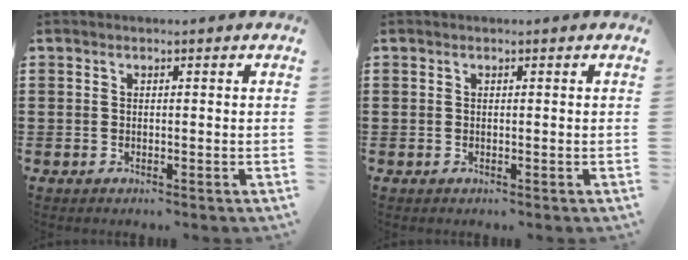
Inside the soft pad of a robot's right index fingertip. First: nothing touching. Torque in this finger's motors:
{"motor_torque": [0.02, 0.02, 0.00, 0.00]}